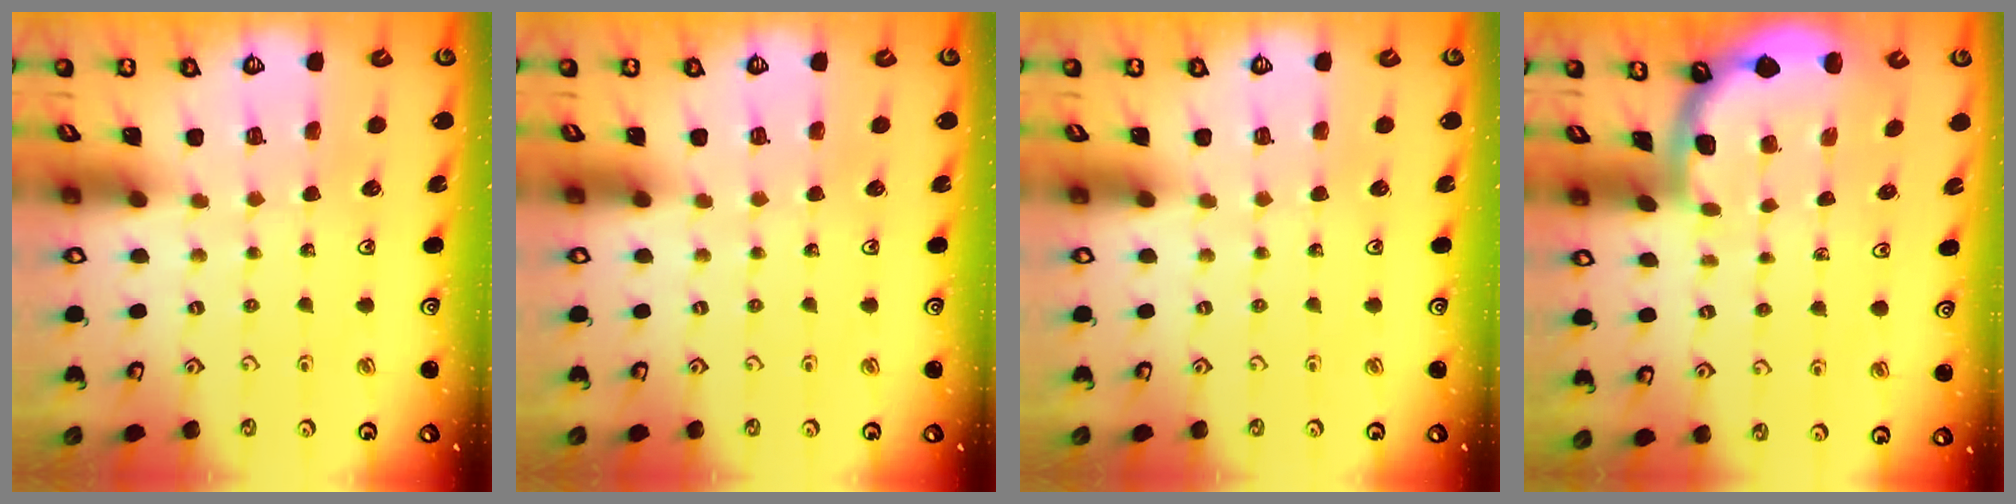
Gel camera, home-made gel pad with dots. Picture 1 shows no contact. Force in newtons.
{"total": 0.0}
{"total": 0.0}
{"total": 1.7, "press": 1.7, "slide": 0.1}